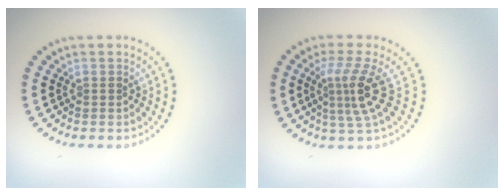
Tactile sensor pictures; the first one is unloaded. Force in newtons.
{"total": 3.8, "press": 2.6, "slide": 2.8}